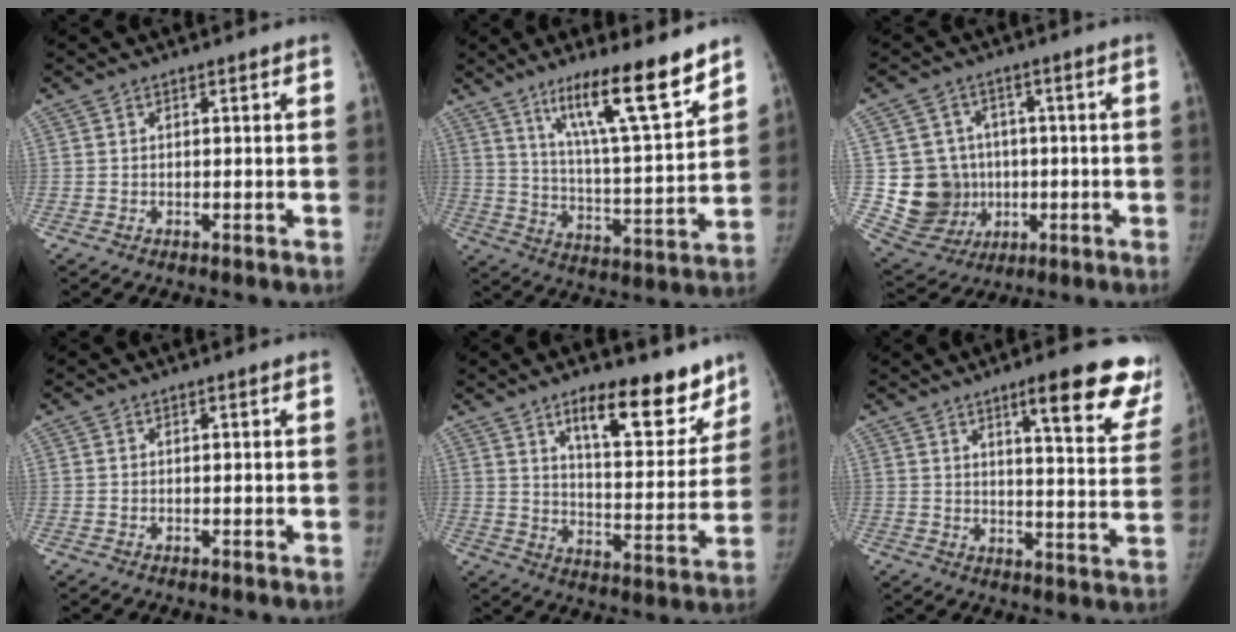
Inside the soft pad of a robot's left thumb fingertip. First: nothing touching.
{"total": 17.3, "force": [11.7, 2.5, 12.5], "torque": [-0.182, -0.074, 0.199]}
{"total": 12.4, "force": [-0.2, 11.8, 4.0], "torque": [-0.044, 0.007, 0.021]}
{"total": 0.0}
{"total": 17.5, "force": [11.9, 6.6, 11.0], "torque": [-0.091, -0.079, 0.178]}
{"total": 17.4, "force": [11.2, 3.6, 12.9], "torque": [-0.125, -0.055, 0.139]}